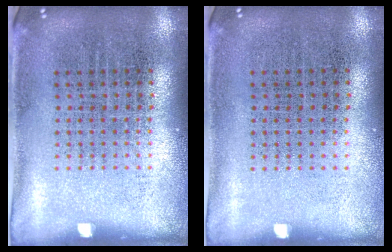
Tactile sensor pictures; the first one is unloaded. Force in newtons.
{"total": 0.0}